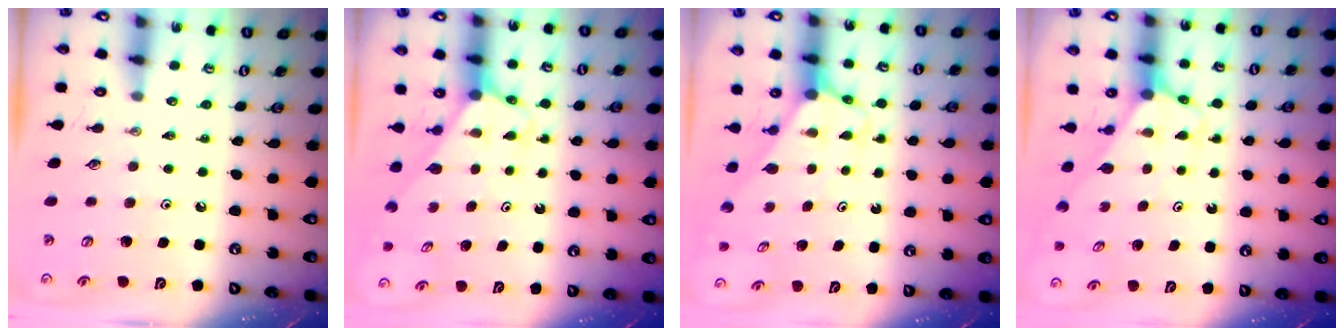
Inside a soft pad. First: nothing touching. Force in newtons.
{"total": 2.6, "press": 2.6, "slide": 0.2}
{"total": 2.7, "press": 2.7, "slide": 0.1}
{"total": 2.9, "press": 2.9, "slide": 0.2}